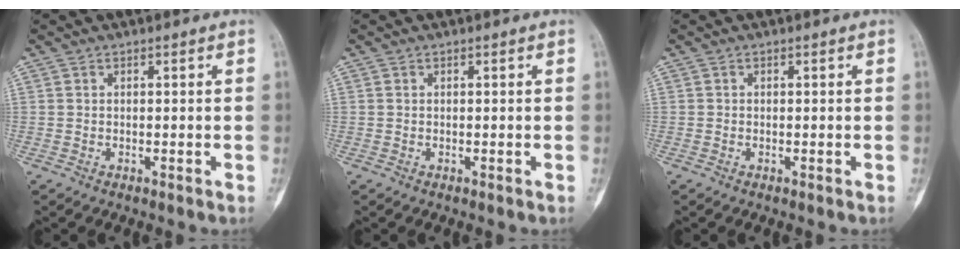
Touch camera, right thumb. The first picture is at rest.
{"total": 0.0}
{"total": 0.0}